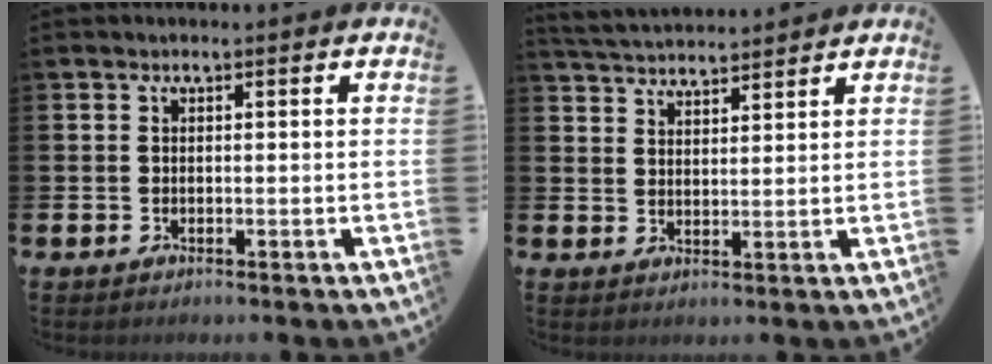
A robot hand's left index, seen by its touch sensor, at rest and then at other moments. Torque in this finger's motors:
{"motor_torque": [-0.30, -0.66, 0.39, 0.13]}